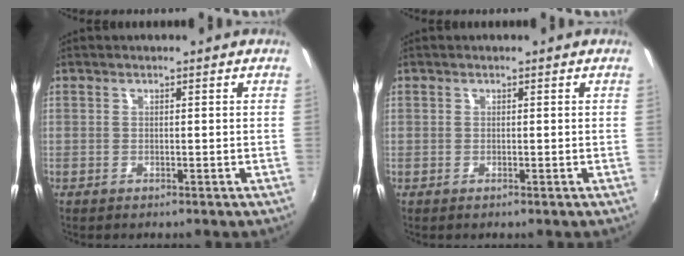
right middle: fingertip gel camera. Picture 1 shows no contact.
{"total": 0.0}